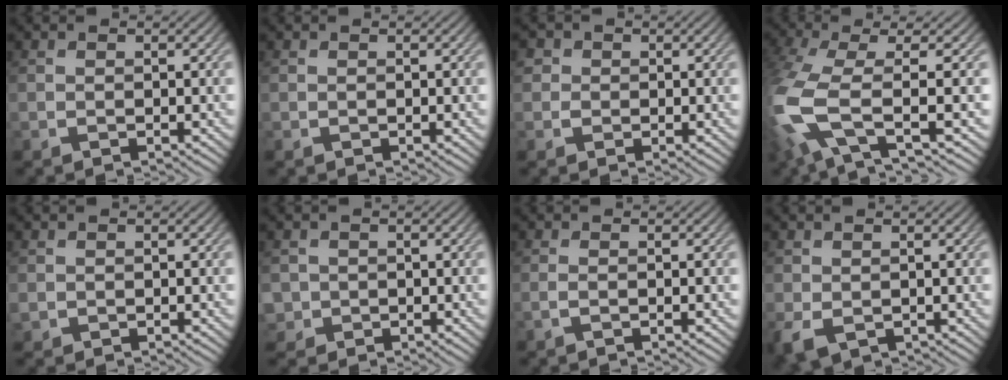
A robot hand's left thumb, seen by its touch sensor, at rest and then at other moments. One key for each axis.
{"total": 0.0}
{"total": 2.4, "fx": 0.5, "fy": 2.3, "fz": 0.4, "tx": -0.003, "ty": 0.006, "tz": -0.012}
{"total": 10.0, "fx": -1.7, "fy": 3.7, "fz": 9.1, "tx": -0.226, "ty": -0.015, "tz": -0.040}
{"total": 0.8, "fx": 0.0, "fy": 0.8, "fz": 0.1, "tx": -0.001, "ty": -0.006, "tz": -0.003}
{"total": 1.8, "fx": -0.1, "fy": 1.8, "fz": 0.1, "tx": -0.003, "ty": -0.005, "tz": -0.003}
{"total": 0.8, "fx": -0.3, "fy": 0.0, "fz": 0.7, "tx": -0.020, "ty": 0.004, "tz": -0.013}
{"total": 3.2, "fx": -0.8, "fy": 2.3, "fz": 2.0, "tx": -0.048, "ty": -0.009, "tz": -0.016}